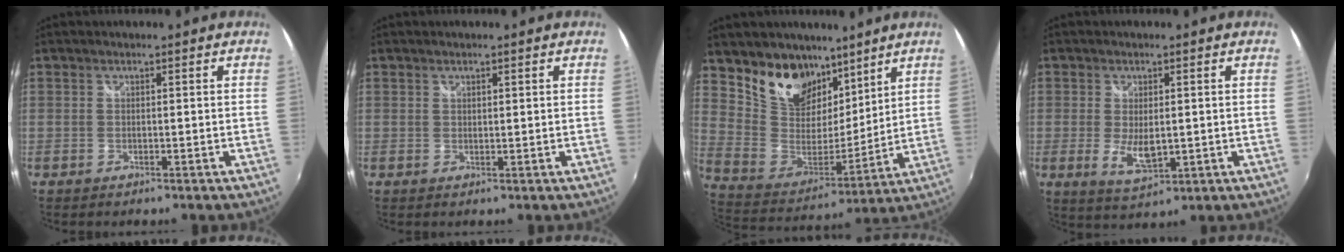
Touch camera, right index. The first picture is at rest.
{"total": 0.6, "force": [0.5, 0.3, 0.2], "torque": [-0.001, 0.000, 0.009]}
{"total": 17.3, "force": [11.3, 11.2, 6.8], "torque": [-0.163, 0.010, 0.218]}
{"total": 5.8, "force": [-0.5, 2.7, 5.1], "torque": [-0.094, -0.014, -0.004]}